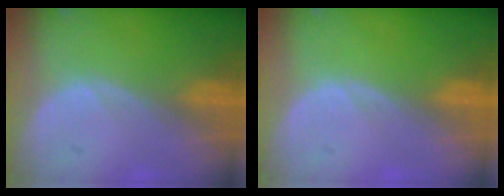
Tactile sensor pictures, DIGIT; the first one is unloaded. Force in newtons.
{"total": 0.0}